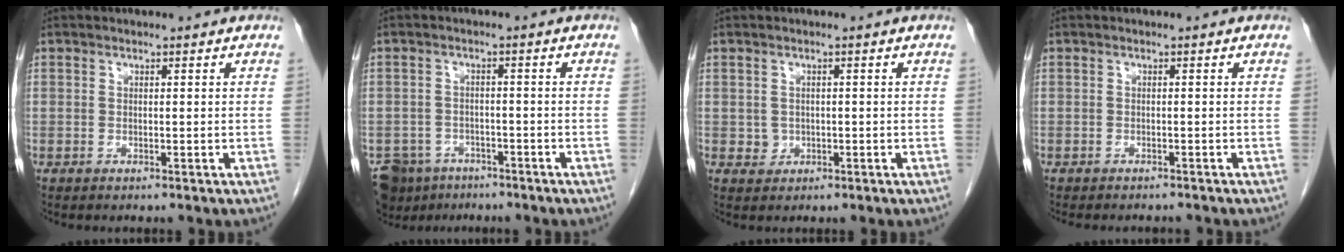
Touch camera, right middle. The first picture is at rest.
{"total": 6.7, "force": [-5.1, 4.2, 0.9], "torque": [-0.015, 0.001, -0.080]}
{"total": 1.3, "force": [-0.1, 1.3, 0.4], "torque": [-0.005, 0.003, 0.002]}
{"total": 5.1, "force": [-4.7, 1.2, 1.8], "torque": [-0.017, -0.005, -0.060]}